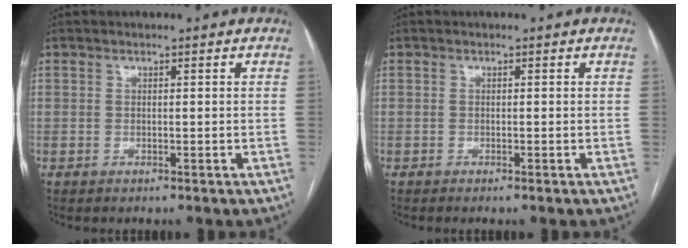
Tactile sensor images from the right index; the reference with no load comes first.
{"total": 0.0}